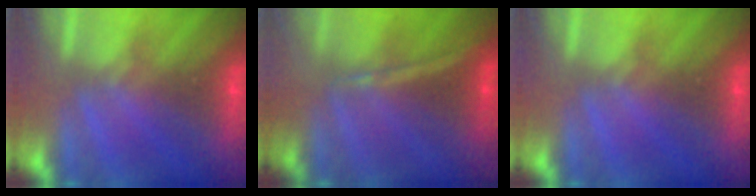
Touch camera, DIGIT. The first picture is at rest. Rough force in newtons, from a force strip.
{"total": 1.3}
{"total": 0.0}